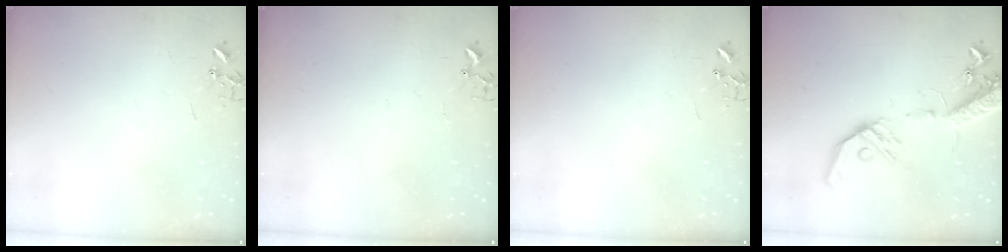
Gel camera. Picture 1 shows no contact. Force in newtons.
{"total": 3.0, "press": 2.9, "slide": 0.4}
{"total": 0.0}
{"total": 17.0, "press": 16.7, "slide": 3.3}